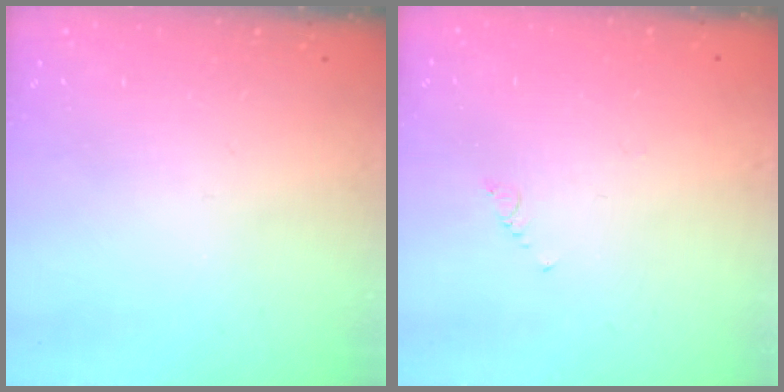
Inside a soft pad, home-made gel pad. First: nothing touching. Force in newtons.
{"total": 0.7, "press": 0.6, "slide": 0.2}